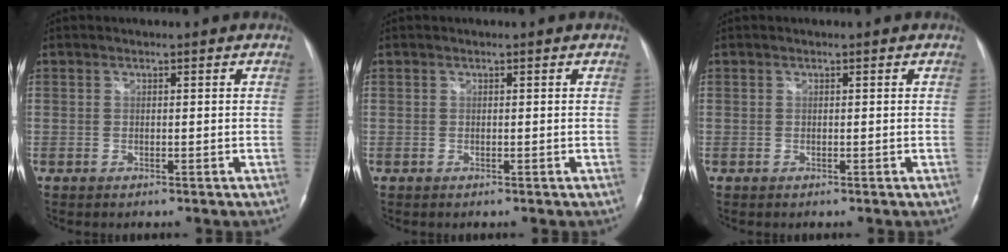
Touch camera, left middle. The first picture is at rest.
{"total": 0.0}
{"total": 0.0}